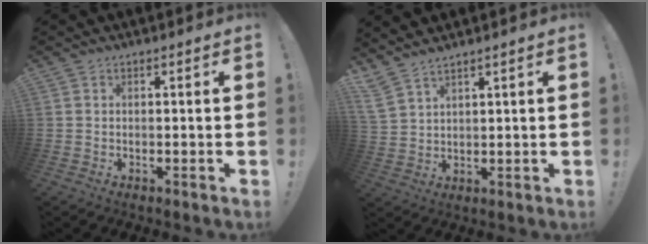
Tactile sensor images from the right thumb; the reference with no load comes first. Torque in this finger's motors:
{"motor_torque": [0.15, 1.85, 0.21, 0.20, 0.07]}